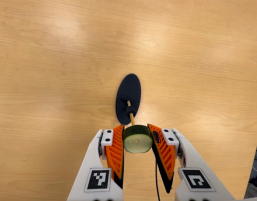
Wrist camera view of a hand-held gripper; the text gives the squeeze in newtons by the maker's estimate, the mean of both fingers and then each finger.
{"total": 11.8, "left": 11.2, "right": 12.3}